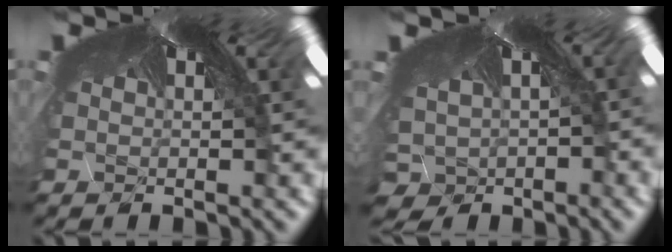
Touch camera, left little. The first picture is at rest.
{"total": 3.6, "force": [-3.2, 1.4, -0.8], "torque": [-0.040, -0.041, -0.012]}